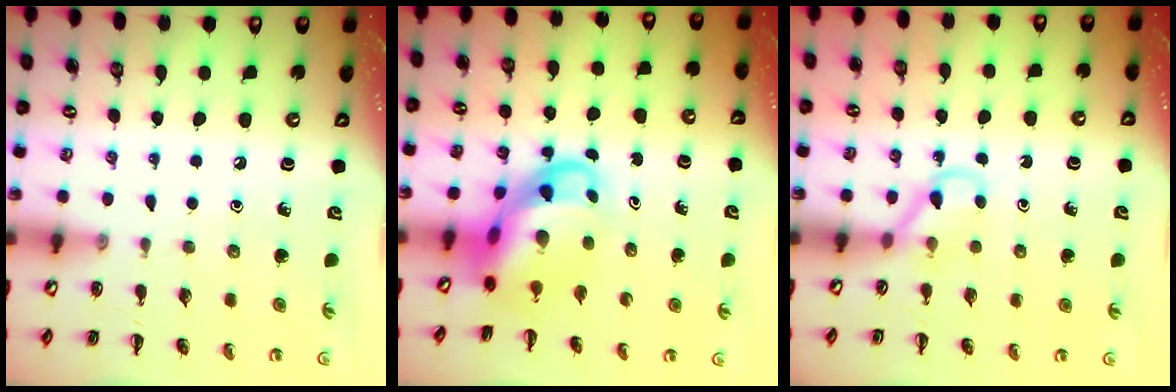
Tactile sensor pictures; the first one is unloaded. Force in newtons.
{"total": 7.1, "press": 6.8, "slide": 2.1}
{"total": 3.6, "press": 3.3, "slide": 1.3}